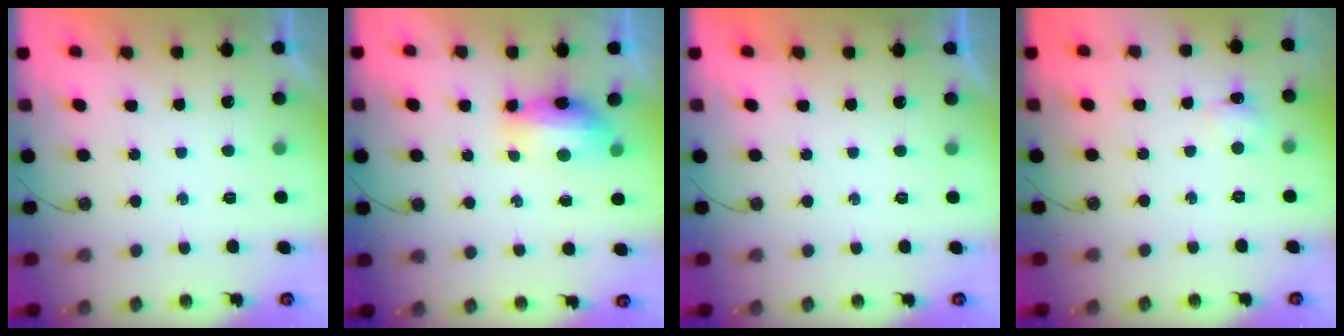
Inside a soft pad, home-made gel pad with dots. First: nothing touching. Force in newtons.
{"total": 16.7, "press": 10.7, "slide": 12.8}
{"total": 0.0}
{"total": 5.1, "press": 4.7, "slide": 2.0}